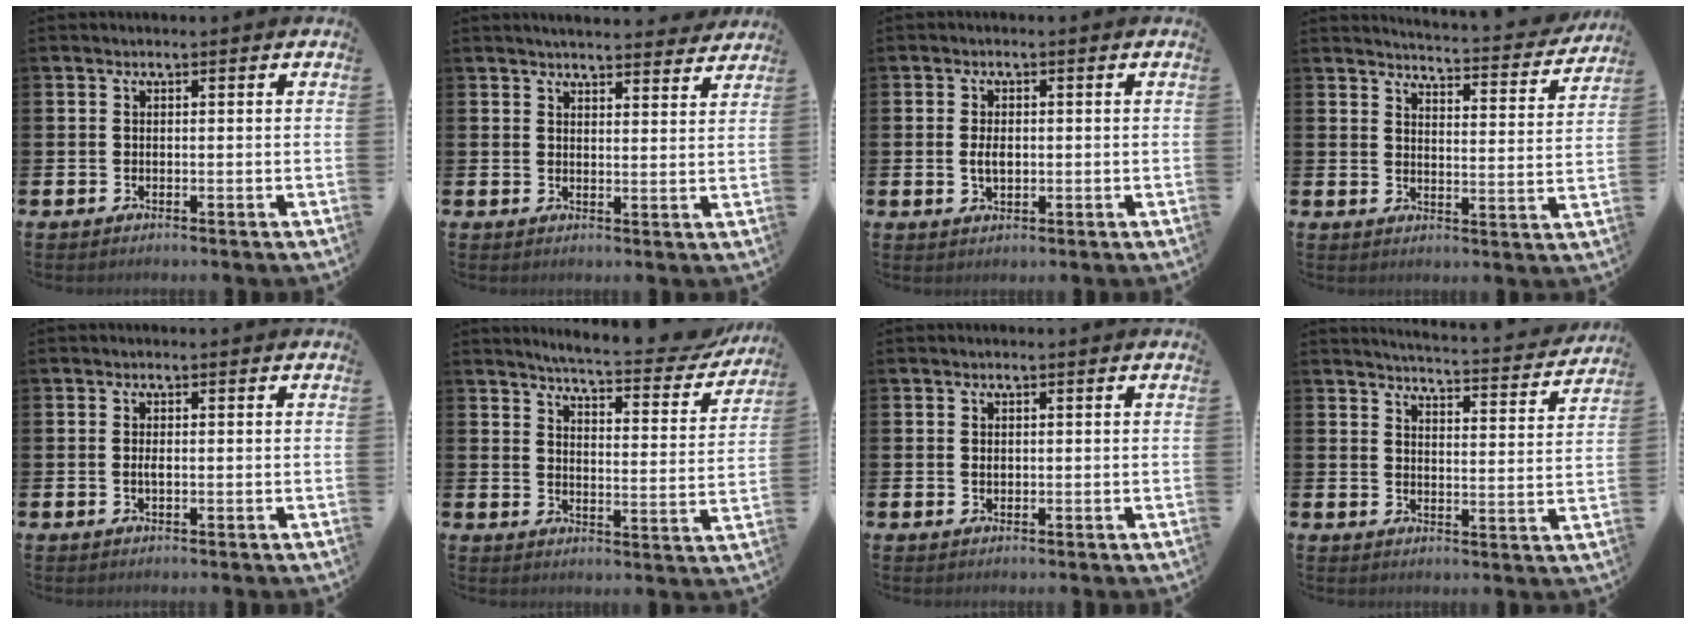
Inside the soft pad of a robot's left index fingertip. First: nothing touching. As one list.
[{"total": 4.4, "force": [4.4, 0.4, 0.4], "torque": [-0.007, -0.025, 0.078]}, {"total": 2.6, "force": [0.0, 1.5, 2.1], "torque": [-0.030, 0.001, -0.004]}, {"total": 4.2, "force": [4.2, 0.0, 0.6], "torque": [-0.017, -0.041, 0.065]}, {"total": 1.0, "force": [-0.1, 0.3, 1.0], "torque": [-0.023, 0.003, -0.002]}, {"total": 5.6, "force": [5.4, 0.3, 1.4], "torque": [-0.040, -0.043, 0.087]}, {"total": 0.7, "force": [0.2, 0.5, 0.4], "torque": [0.003, -0.001, 0.000]}, {"total": 4.6, "force": [4.5, -0.2, 0.7], "torque": [-0.024, -0.037, 0.074]}]